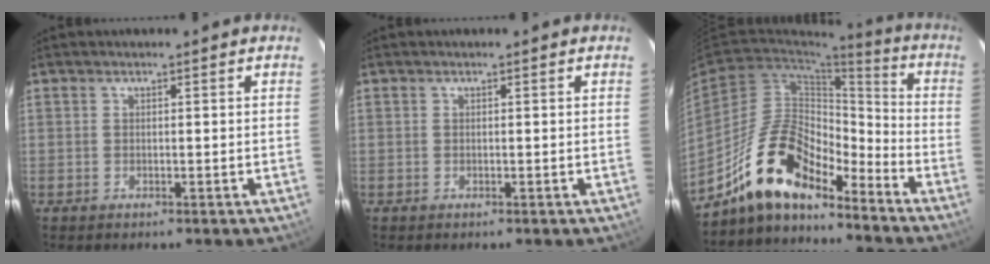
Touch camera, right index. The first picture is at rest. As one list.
[{"total": 0.0}, {"total": 16.1, "force": [-12.6, 5.8, 8.2], "torque": [-0.160, 0.014, -0.232]}]